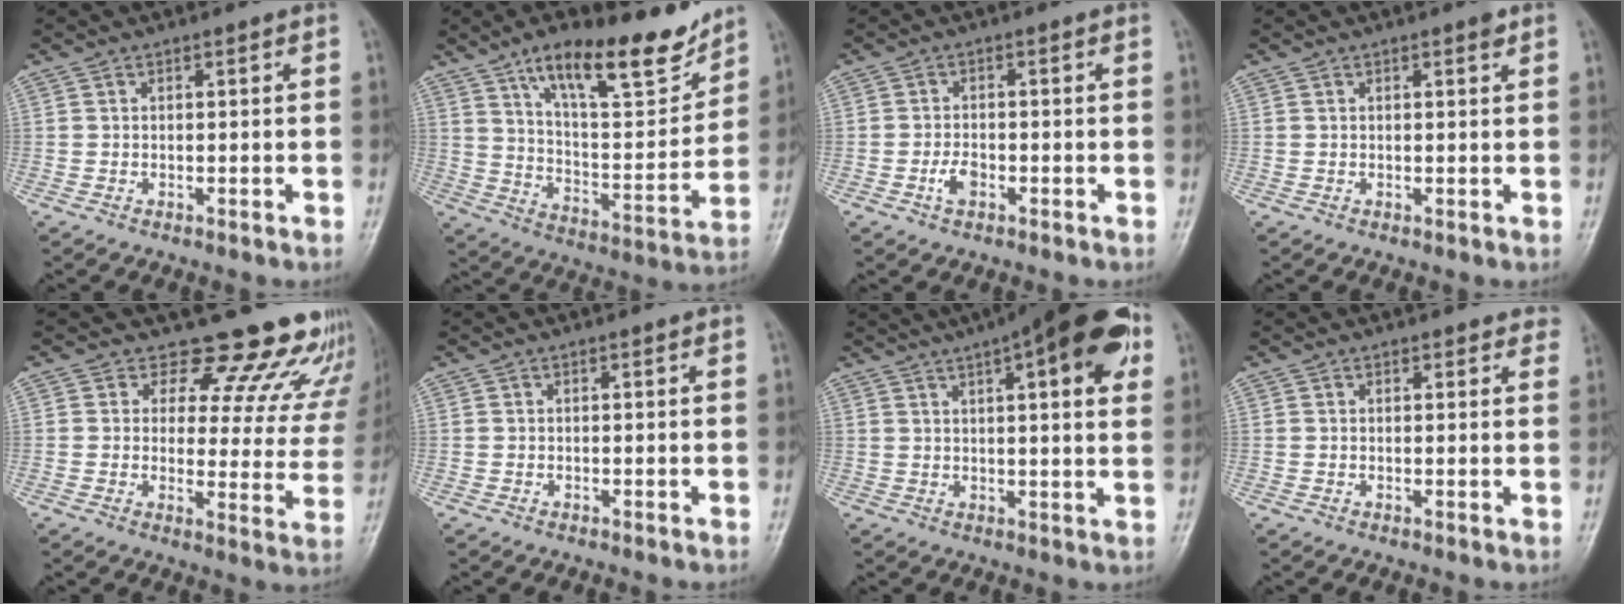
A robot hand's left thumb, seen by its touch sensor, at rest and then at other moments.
{"total": 18.6, "force": [13.1, 6.1, 11.7], "torque": [-0.141, -0.078, 0.220]}
{"total": 2.8, "force": [-1.2, 1.6, 2.0], "torque": [-0.039, 0.008, -0.024]}
{"total": 1.3, "force": [0.8, 0.2, 0.9], "torque": [-0.014, -0.003, 0.010]}
{"total": 17.8, "force": [15.9, 6.8, 4.3], "torque": [0.005, -0.123, 0.163]}
{"total": 0.0}
{"total": 19.4, "force": [9.2, 5.6, 16.2], "torque": [-0.213, 0.005, 0.124]}
{"total": 2.9, "force": [2.5, 1.3, 0.7], "torque": [0.024, -0.006, 0.014]}